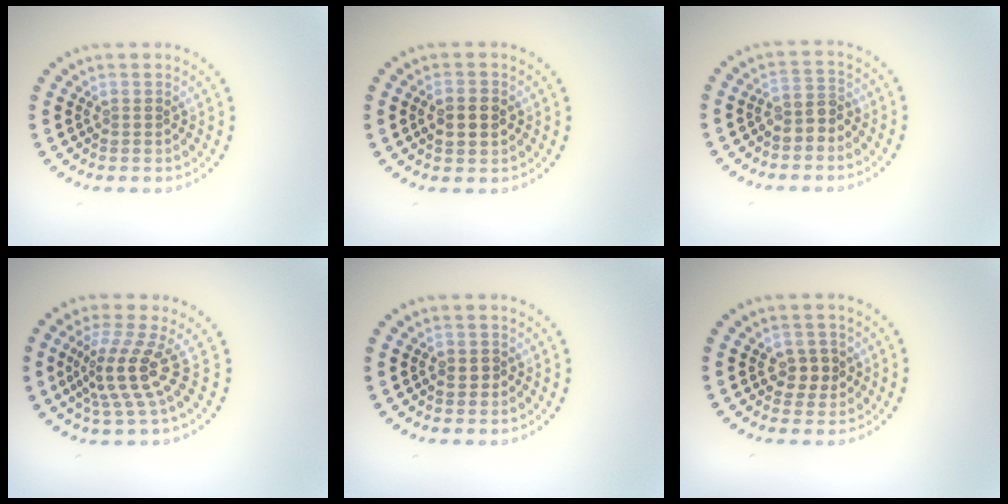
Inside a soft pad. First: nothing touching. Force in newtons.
{"total": 2.4, "press": 2.4, "slide": 0.1}
{"total": 1.8, "press": 1.6, "slide": 1.0}
{"total": 4.0, "press": 2.8, "slide": 2.9}
{"total": 0.7, "press": 0.6, "slide": 0.3}
{"total": 2.4, "press": 2.3, "slide": 0.8}